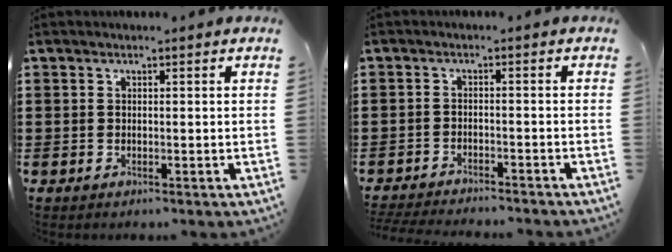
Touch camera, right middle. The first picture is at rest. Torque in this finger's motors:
{"motor_torque": [0.70, -0.17, 0.28, 0.12]}